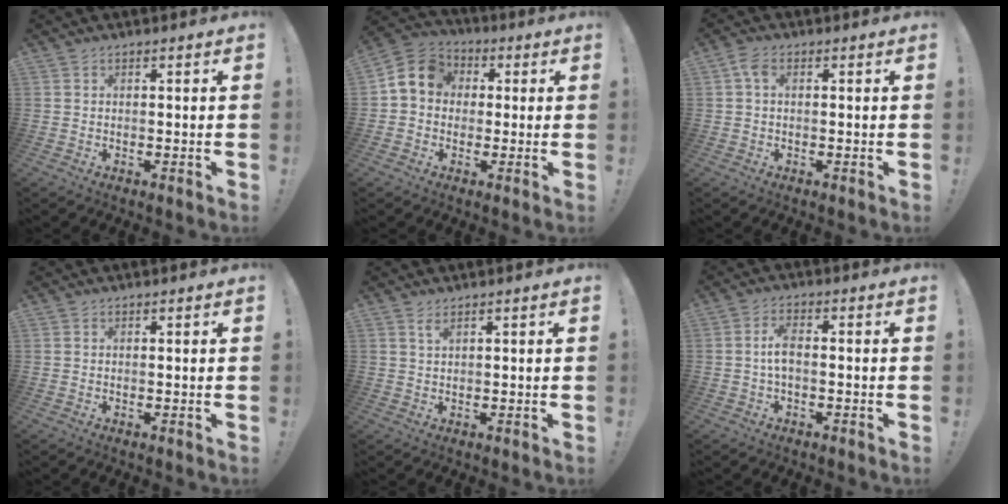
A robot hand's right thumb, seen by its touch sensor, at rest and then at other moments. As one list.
[{"total": 9.3, "force": [1.5, 7.9, 4.7], "torque": [-0.072, 0.017, 0.035]}, {"total": 3.0, "force": [0.5, 1.8, 2.4], "torque": [-0.053, 0.010, 0.010]}, {"total": 0.0}, {"total": 1.8, "force": [1.2, 0.3, 1.3], "torque": [-0.028, 0.001, 0.022]}, {"total": 4.7, "force": [-0.5, 1.9, 4.3], "torque": [-0.092, 0.010, -0.008]}]